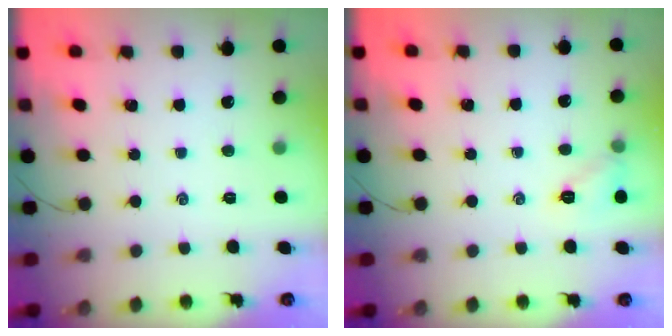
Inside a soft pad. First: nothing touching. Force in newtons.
{"total": 6.8, "press": 6.7, "slide": 1.5}